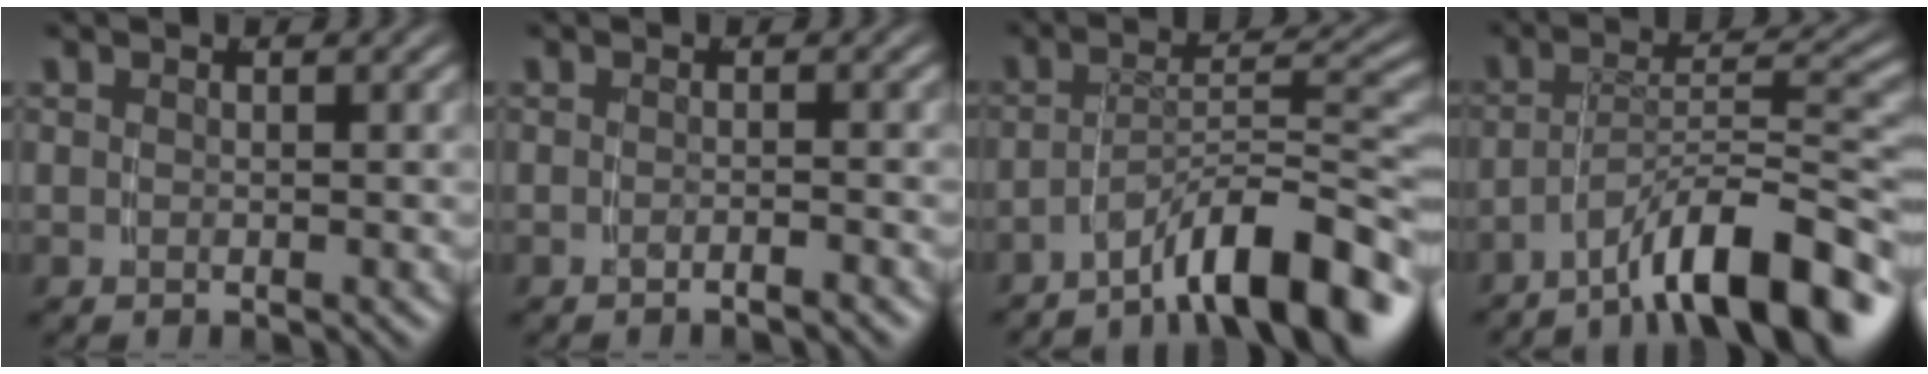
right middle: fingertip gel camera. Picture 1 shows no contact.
{"total": 1.3, "force": [-1.1, -0.5, 0.3], "torque": [-0.003, 0.004, -0.022]}
{"total": 8.7, "force": [-5.7, 2.3, 6.1], "torque": [-0.087, -0.005, -0.081]}
{"total": 8.7, "force": [-5.7, 2.1, 6.2], "torque": [-0.085, 0.000, -0.082]}